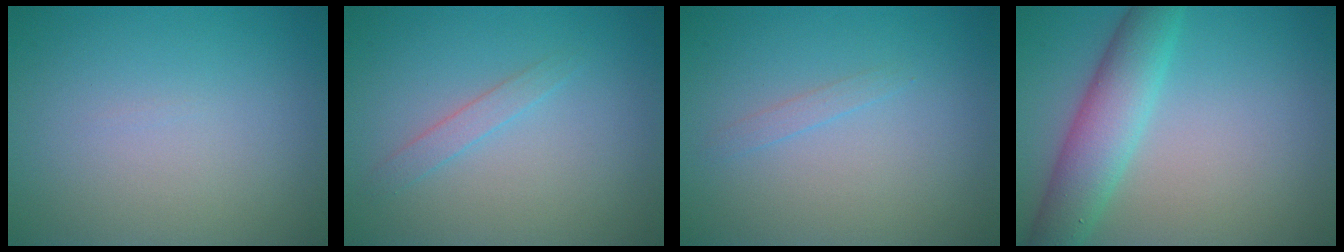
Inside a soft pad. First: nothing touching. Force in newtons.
{"total": 1.2, "press": 1.2, "slide": 0.0}
{"total": 0.8, "press": 0.8, "slide": 0.1}
{"total": 5.2, "press": 5.2, "slide": 0.0}